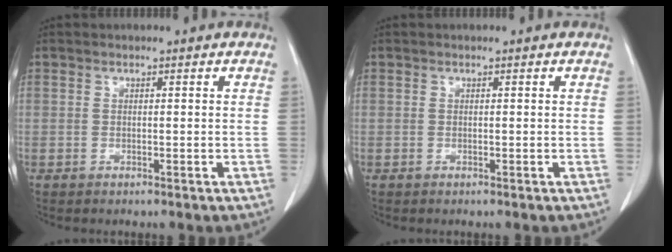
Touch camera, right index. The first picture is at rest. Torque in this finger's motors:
{"motor_torque": [0.01, -0.01, 0.00, 0.00]}